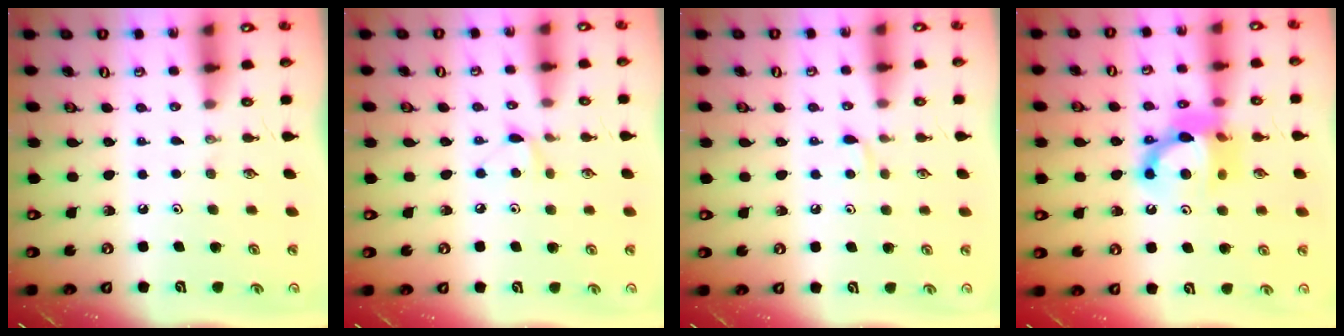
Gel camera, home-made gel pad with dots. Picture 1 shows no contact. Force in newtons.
{"total": 6.5, "press": 6.5, "slide": 0.5}
{"total": 4.4, "press": 4.3, "slide": 0.6}
{"total": 11.8, "press": 11.7, "slide": 1.0}